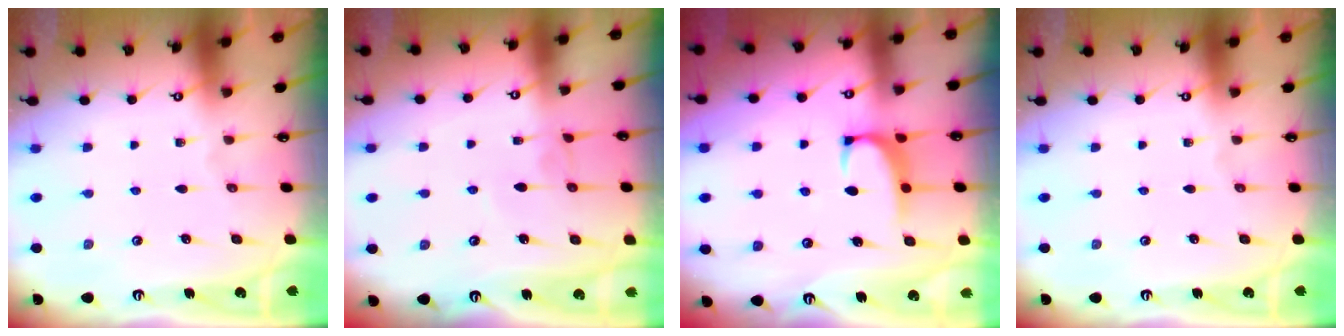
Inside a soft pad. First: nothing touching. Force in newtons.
{"total": 1.3, "press": 1.3, "slide": 0.3}
{"total": 1.5, "press": 1.2, "slide": 1.0}
{"total": 0.0}